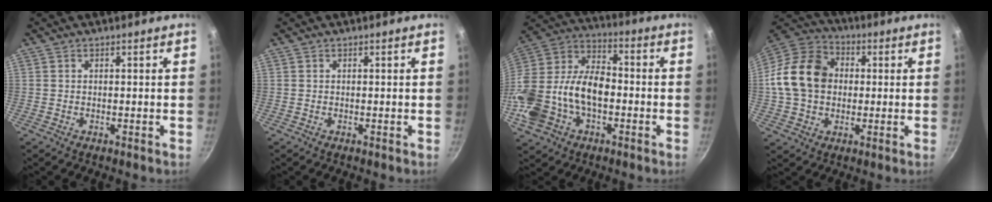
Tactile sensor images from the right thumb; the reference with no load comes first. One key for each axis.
{"total": 0.0}
{"total": 21.6, "fx": -4.1, "fy": 14.4, "fz": 15.6, "tx": -0.303, "ty": 0.052, "tz": -0.079}
{"total": 15.6, "fx": 0.7, "fy": 12.4, "fz": 9.5, "tx": -0.149, "ty": 0.026, "tz": -0.003}